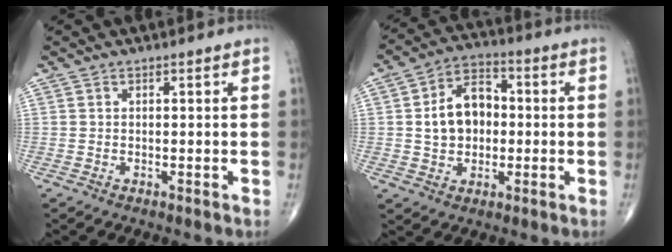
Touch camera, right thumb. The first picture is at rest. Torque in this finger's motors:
{"motor_torque": [1.39, 1.30, 0.93, 0.10, 0.05]}